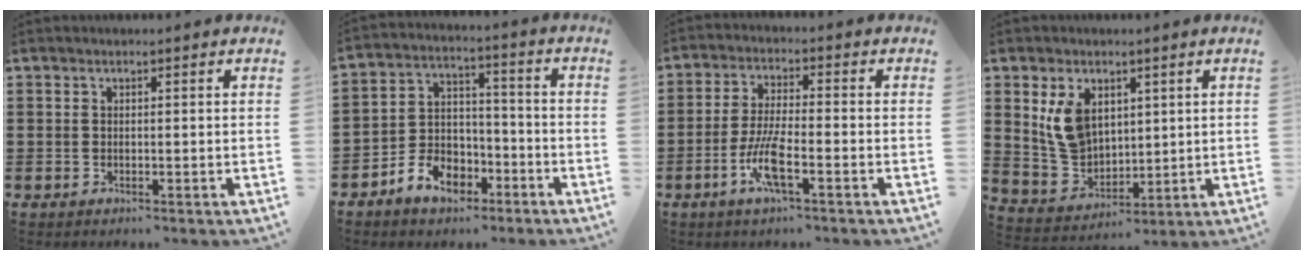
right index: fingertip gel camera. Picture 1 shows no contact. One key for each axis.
{"total": 6.8, "fx": -4.2, "fy": 4.8, "fz": 2.1, "tx": -0.059, "ty": 0.024, "tz": -0.082}
{"total": 6.8, "fx": -3.0, "fy": 1.1, "fz": 6.0, "tx": -0.140, "ty": -0.018, "tz": -0.062}
{"total": 8.0, "fx": 2.9, "fy": 5.8, "fz": 4.7, "tx": -0.124, "ty": 0.014, "tz": 0.054}